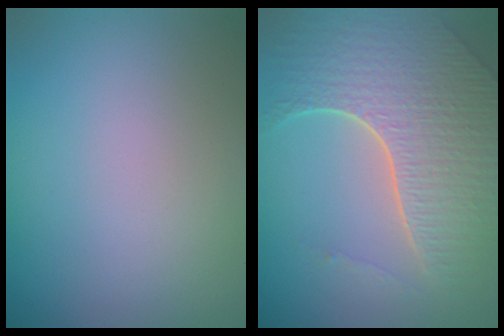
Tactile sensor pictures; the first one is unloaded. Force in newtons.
{"total": 7.3, "press": 5.2, "slide": 5.1}